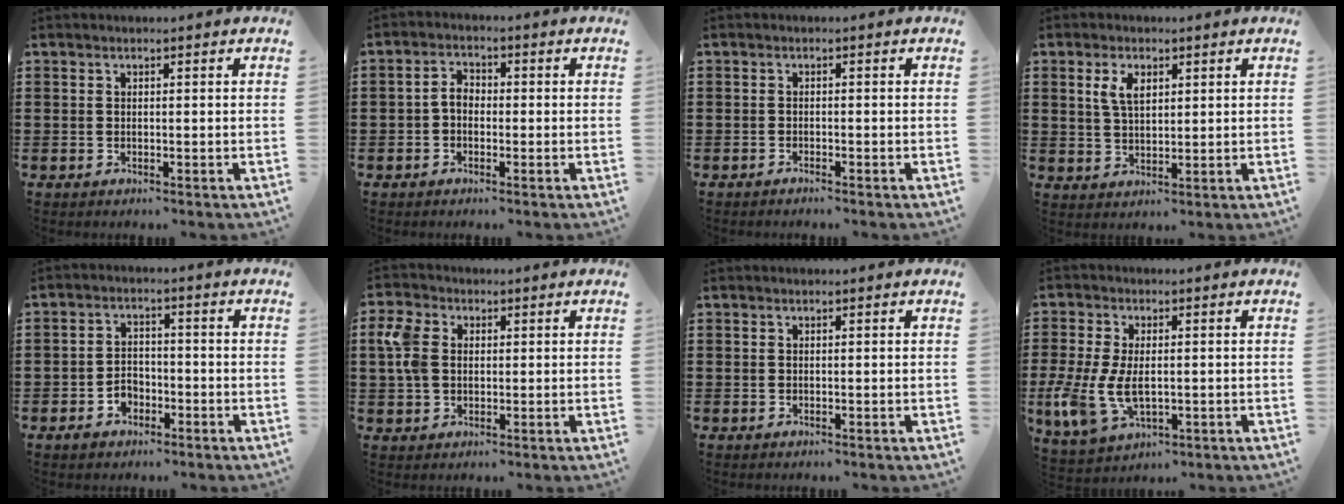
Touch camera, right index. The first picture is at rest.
{"total": 2.7, "force": [-0.7, 1.7, 1.9], "torque": [-0.045, 0.003, -0.018]}
{"total": 0.8, "force": [-0.8, -0.1, 0.1], "torque": [-0.003, -0.002, -0.016]}
{"total": 4.1, "force": [1.7, 2.2, 3.1], "torque": [-0.070, 0.009, 0.029]}
{"total": 3.2, "force": [-1.9, 2.2, 1.3], "torque": [-0.028, 0.007, -0.040]}
{"total": 5.3, "force": [1.1, 3.9, 3.4], "torque": [-0.100, 0.008, 0.013]}
{"total": 0.0}
{"total": 7.9, "force": [-0.8, 4.6, 6.3], "torque": [-0.154, -0.006, -0.015]}